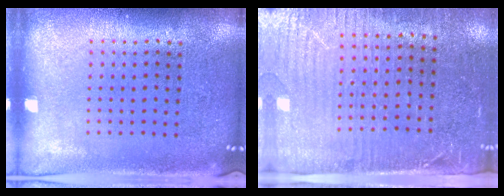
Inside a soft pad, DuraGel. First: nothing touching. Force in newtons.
{"total": 3.4, "press": 3.1, "slide": 1.5}